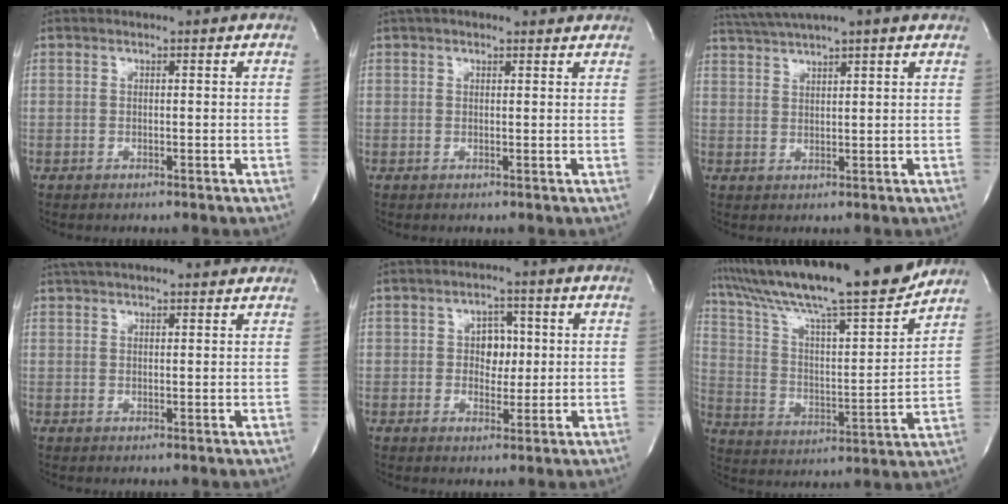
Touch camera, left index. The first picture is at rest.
{"total": 4.5, "force": [3.5, 1.9, 2.2], "torque": [-0.031, 0.030, 0.048]}
{"total": 8.1, "force": [6.5, 0.1, 4.8], "torque": [-0.087, 0.037, 0.101]}
{"total": 11.0, "force": [9.7, 2.2, 4.7], "torque": [-0.071, 0.036, 0.136]}
{"total": 3.9, "force": [0.4, 2.8, 2.6], "torque": [-0.035, 0.007, 0.008]}
{"total": 22.4, "force": [19.1, 0.7, 11.7], "torque": [-0.209, -0.021, 0.306]}